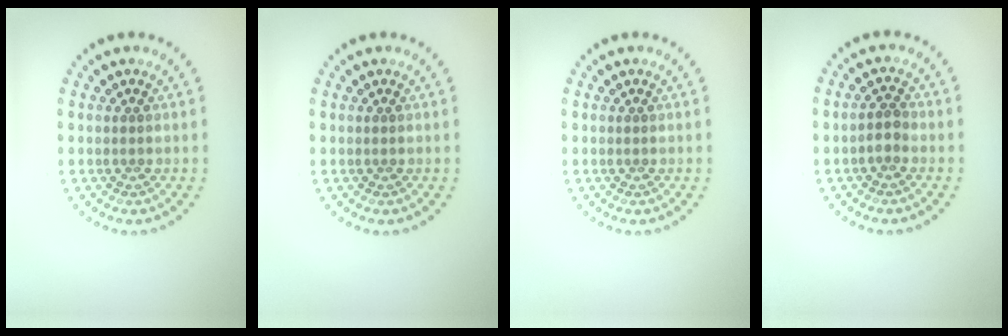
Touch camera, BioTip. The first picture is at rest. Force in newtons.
{"total": 0.0}
{"total": 0.0}
{"total": 1.4, "press": 1.3, "slide": 0.5}